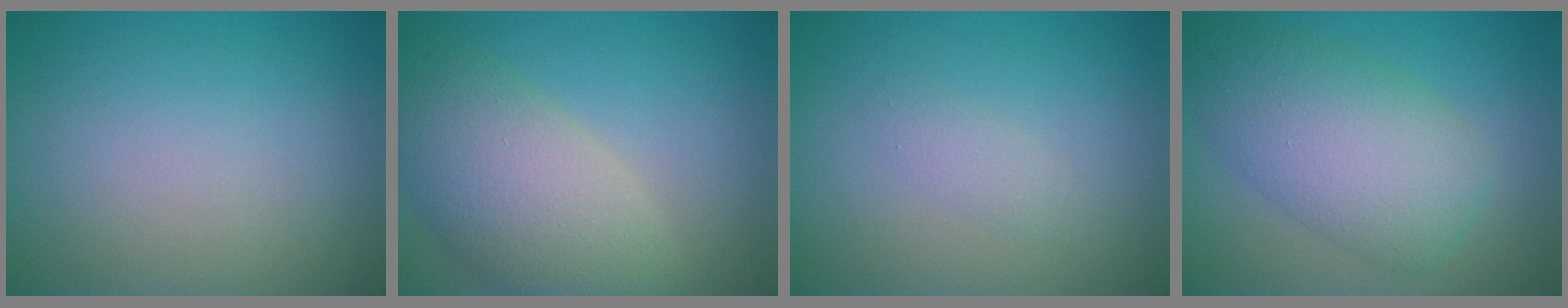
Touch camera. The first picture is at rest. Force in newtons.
{"total": 7.9, "press": 7.8, "slide": 0.8}
{"total": 1.1, "press": 1.1, "slide": 0.0}
{"total": 5.5, "press": 5.5, "slide": 0.4}